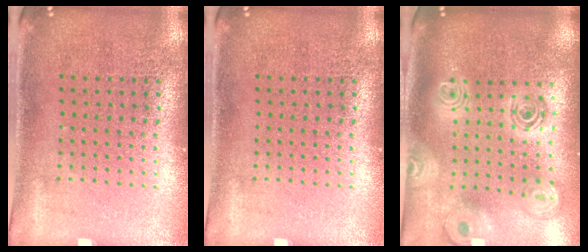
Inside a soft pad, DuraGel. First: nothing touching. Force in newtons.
{"total": 0.0}
{"total": 2.3, "press": 1.8, "slide": 1.4}